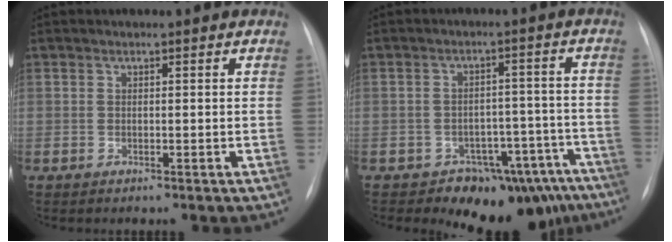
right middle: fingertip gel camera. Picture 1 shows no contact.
{"total": 11.8, "force": [-9.5, 6.5, 2.5], "torque": [0.009, 0.055, -0.117]}